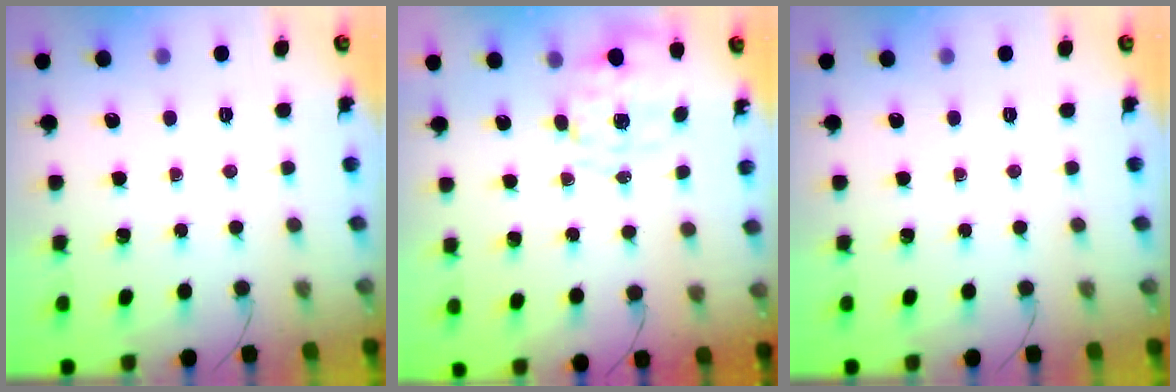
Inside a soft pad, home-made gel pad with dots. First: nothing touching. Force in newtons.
{"total": 1.1, "press": 1.0, "slide": 0.5}
{"total": 0.0}